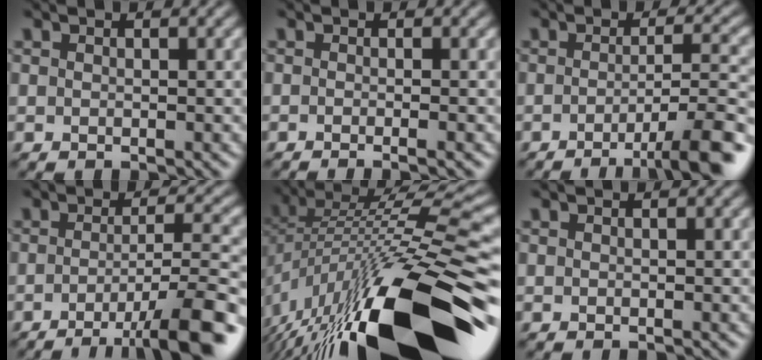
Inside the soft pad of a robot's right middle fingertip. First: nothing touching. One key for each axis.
{"total": 2.4, "fx": -0.6, "fy": 1.0, "fz": 2.0, "tx": -0.003, "ty": -0.005, "tz": -0.026}
{"total": 7.4, "fx": -3.6, "fy": 1.4, "fz": 6.3, "tx": -0.079, "ty": 0.005, "tz": -0.057}
{"total": 9.1, "fx": -4.7, "fy": 1.8, "fz": 7.7, "tx": -0.096, "ty": 0.002, "tz": -0.073}
{"total": 17.3, "fx": -6.1, "fy": 6.2, "fz": 14.9, "tx": -0.256, "ty": -0.001, "tz": -0.105}
{"total": 0.0}